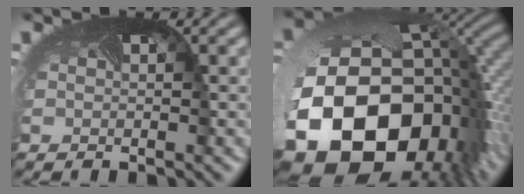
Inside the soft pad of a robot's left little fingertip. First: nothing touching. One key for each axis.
{"total": 20.0, "fx": -5.4, "fy": 14.0, "fz": 13.2, "tx": -0.307, "ty": -0.098, "tz": -0.053}